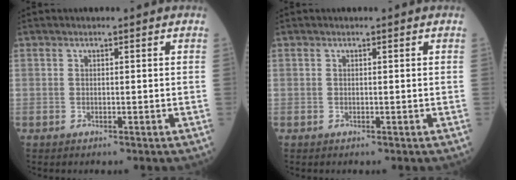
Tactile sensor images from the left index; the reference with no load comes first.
{"total": 0.0}